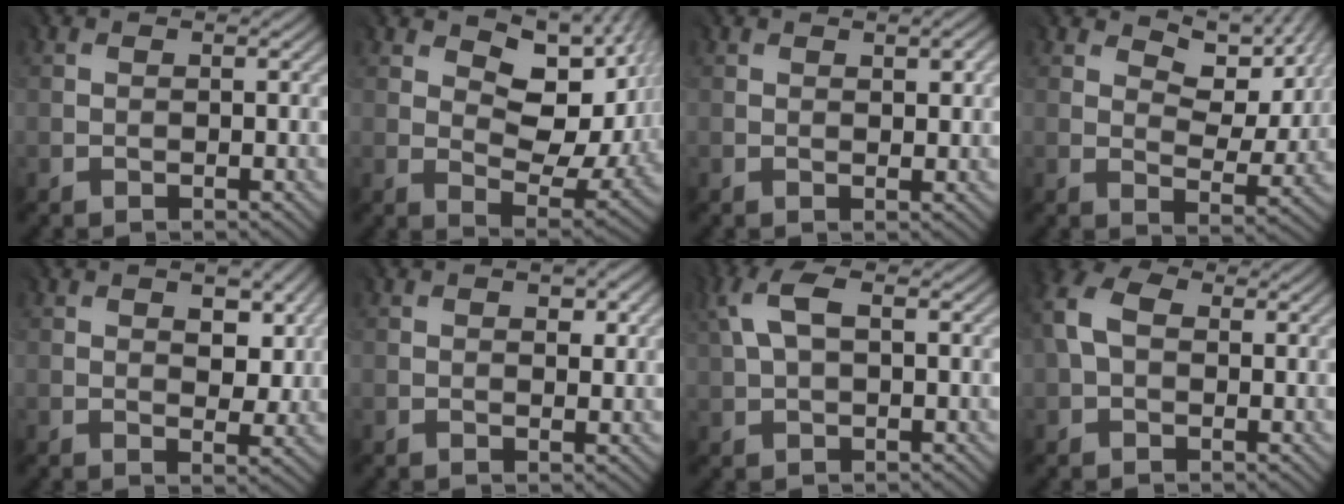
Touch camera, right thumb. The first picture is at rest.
{"total": 11.1, "force": [3.4, 6.4, 8.4], "torque": [-0.132, -0.015, 0.067]}
{"total": 1.8, "force": [0.8, 0.9, 1.4], "torque": [-0.021, -0.004, 0.018]}
{"total": 7.7, "force": [3.9, 4.0, 5.4], "torque": [-0.089, -0.008, 0.064]}
{"total": 4.6, "force": [1.4, 2.6, 3.5], "torque": [-0.049, -0.007, 0.027]}
{"total": 2.1, "force": [0.8, 1.1, 1.6], "torque": [-0.024, -0.003, 0.017]}
{"total": 5.3, "force": [1.7, 2.6, 4.3], "torque": [-0.107, 0.016, 0.032]}
{"total": 5.6, "force": [1.1, 3.9, 3.9], "torque": [-0.108, 0.012, 0.008]}